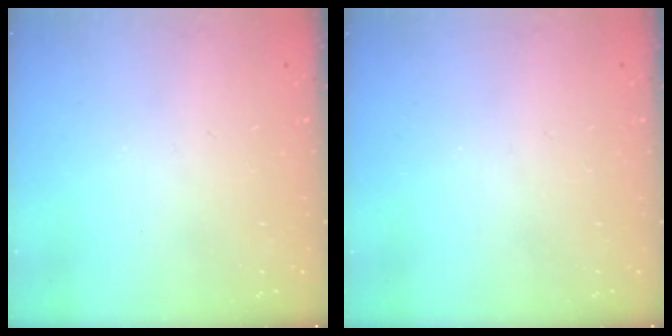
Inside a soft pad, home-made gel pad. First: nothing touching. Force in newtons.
{"total": 0.0}